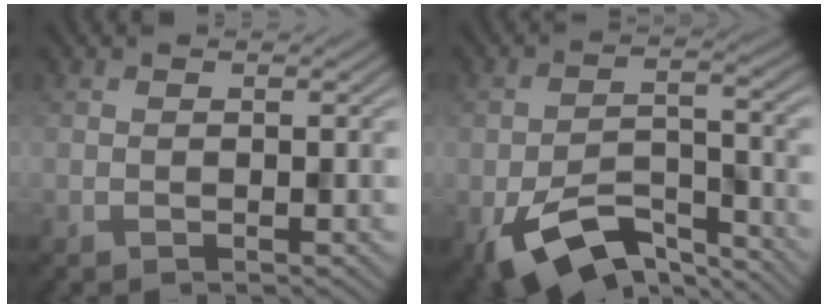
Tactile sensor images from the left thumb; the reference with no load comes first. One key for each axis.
{"total": 10.4, "fx": -6.2, "fy": 4.8, "fz": 6.9, "tx": -0.130, "ty": -0.017, "tz": -0.110}